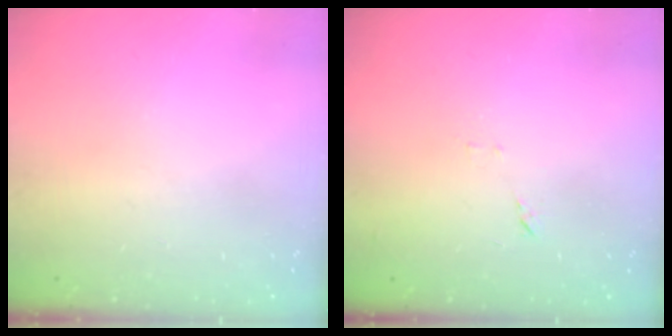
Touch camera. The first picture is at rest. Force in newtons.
{"total": 6.0, "press": 6.0, "slide": 0.5}